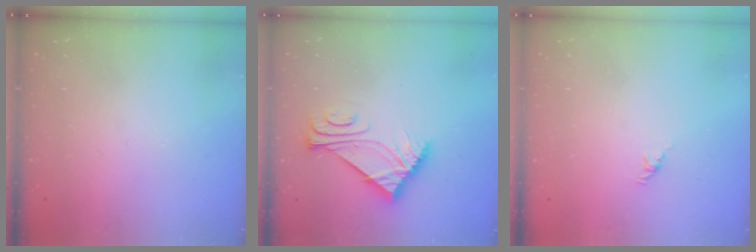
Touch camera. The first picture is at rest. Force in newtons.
{"total": 7.4, "press": 7.4, "slide": 0.8}
{"total": 2.1, "press": 2.0, "slide": 0.7}